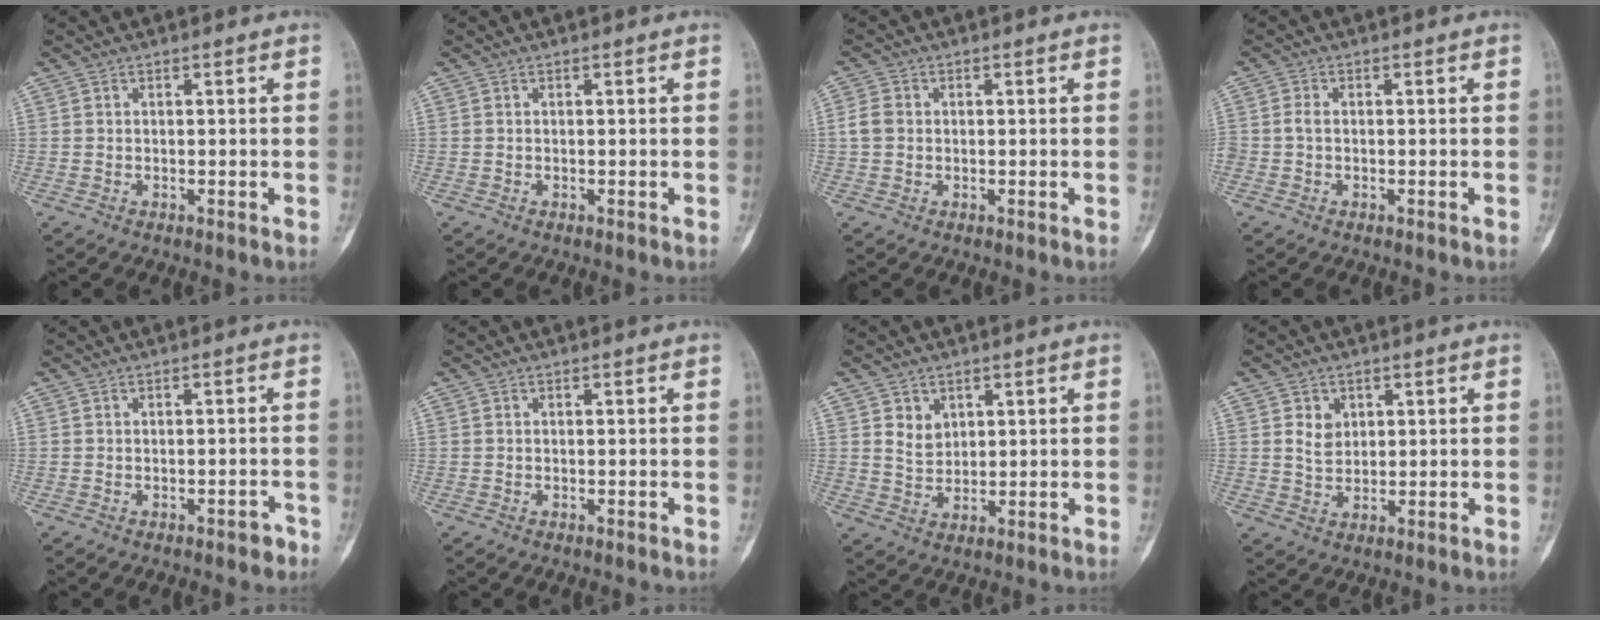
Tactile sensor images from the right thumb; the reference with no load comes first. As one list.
[{"total": 0.0}, {"total": 2.9, "force": [0.1, 2.4, 1.6], "torque": [-0.032, 0.007, -0.004]}, {"total": 1.4, "force": [-0.2, 0.9, 1.0], "torque": [-0.020, 0.001, -0.006]}, {"total": 1.9, "force": [-1.3, 0.8, 1.1], "torque": [-0.013, 0.014, -0.016]}, {"total": 0.0}, {"total": 4.1, "force": [1.8, 3.2, 1.8], "torque": [-0.015, -0.015, 0.038]}, {"total": 4.1, "force": [1.4, 3.2, 2.1], "torque": [-0.018, -0.009, 0.027]}]